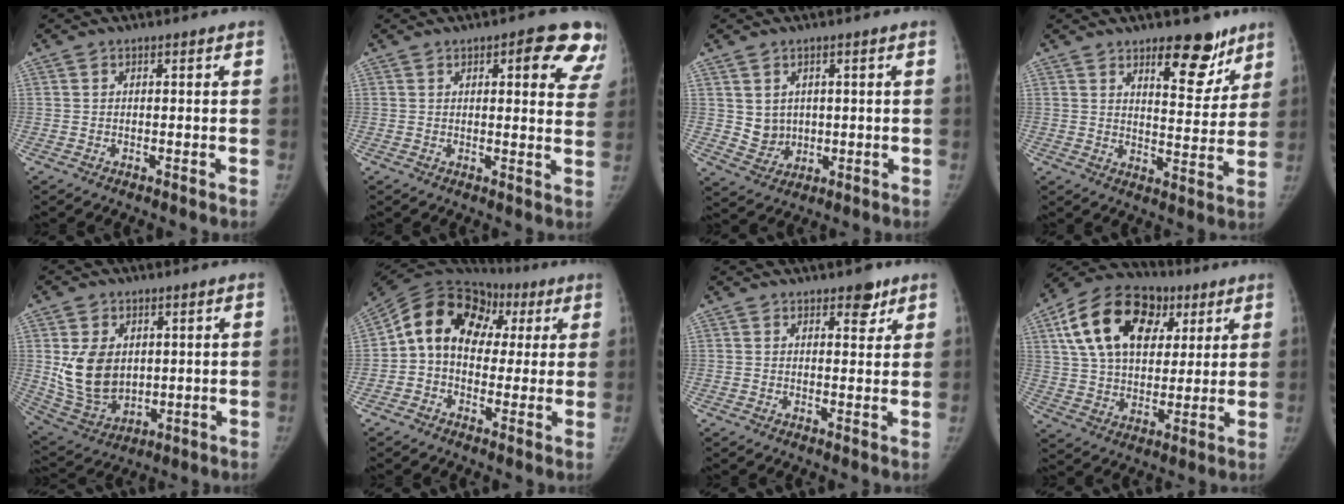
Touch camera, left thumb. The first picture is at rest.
{"total": 12.8, "force": [6.4, 4.6, 10.2], "torque": [-0.078, -0.024, 0.061]}
{"total": 4.8, "force": [0.9, 4.3, 1.9], "torque": [-0.013, -0.011, 0.030]}
{"total": 10.8, "force": [7.3, 4.6, 6.6], "torque": [-0.050, -0.049, 0.106]}
{"total": 12.1, "force": [2.0, 8.9, 7.9], "torque": [-0.113, -0.019, 0.063]}
{"total": 16.9, "force": [3.5, 12.8, 10.5], "torque": [-0.150, 0.052, 0.048]}
{"total": 3.6, "force": [2.4, 1.8, 2.0], "torque": [-0.005, -0.013, 0.032]}
{"total": 21.8, "force": [8.4, 14.6, 13.9], "torque": [-0.226, 0.008, 0.141]}